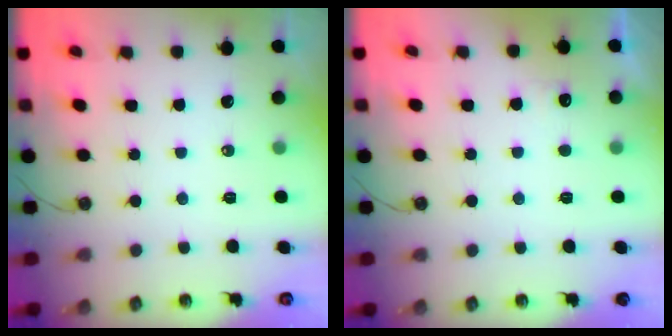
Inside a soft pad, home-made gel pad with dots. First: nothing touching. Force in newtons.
{"total": 2.6, "press": 2.4, "slide": 1.0}